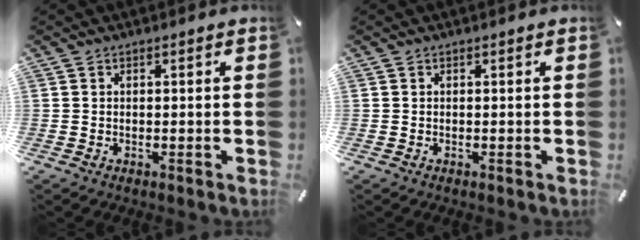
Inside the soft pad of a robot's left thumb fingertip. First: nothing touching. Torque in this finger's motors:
{"motor_torque": [0.00, 0.00, 0.00, 0.00, 0.00]}